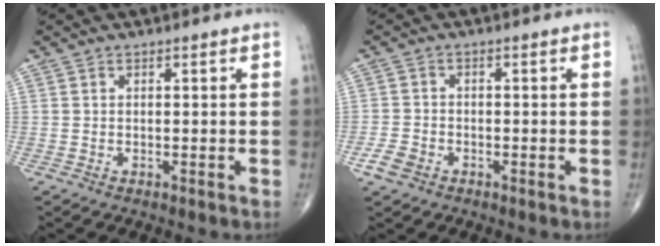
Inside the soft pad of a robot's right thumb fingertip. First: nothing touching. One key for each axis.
{"total": 3.3, "fx": -1.8, "fy": 2.2, "fz": 1.6, "tx": -0.032, "ty": 0.006, "tz": -0.034}